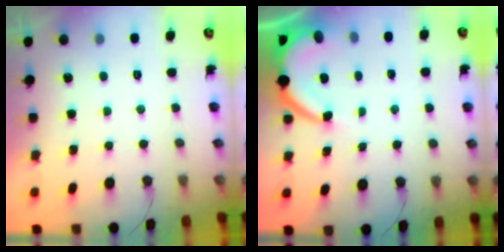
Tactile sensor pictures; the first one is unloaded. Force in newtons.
{"total": 6.7, "press": 6.7, "slide": 0.7}